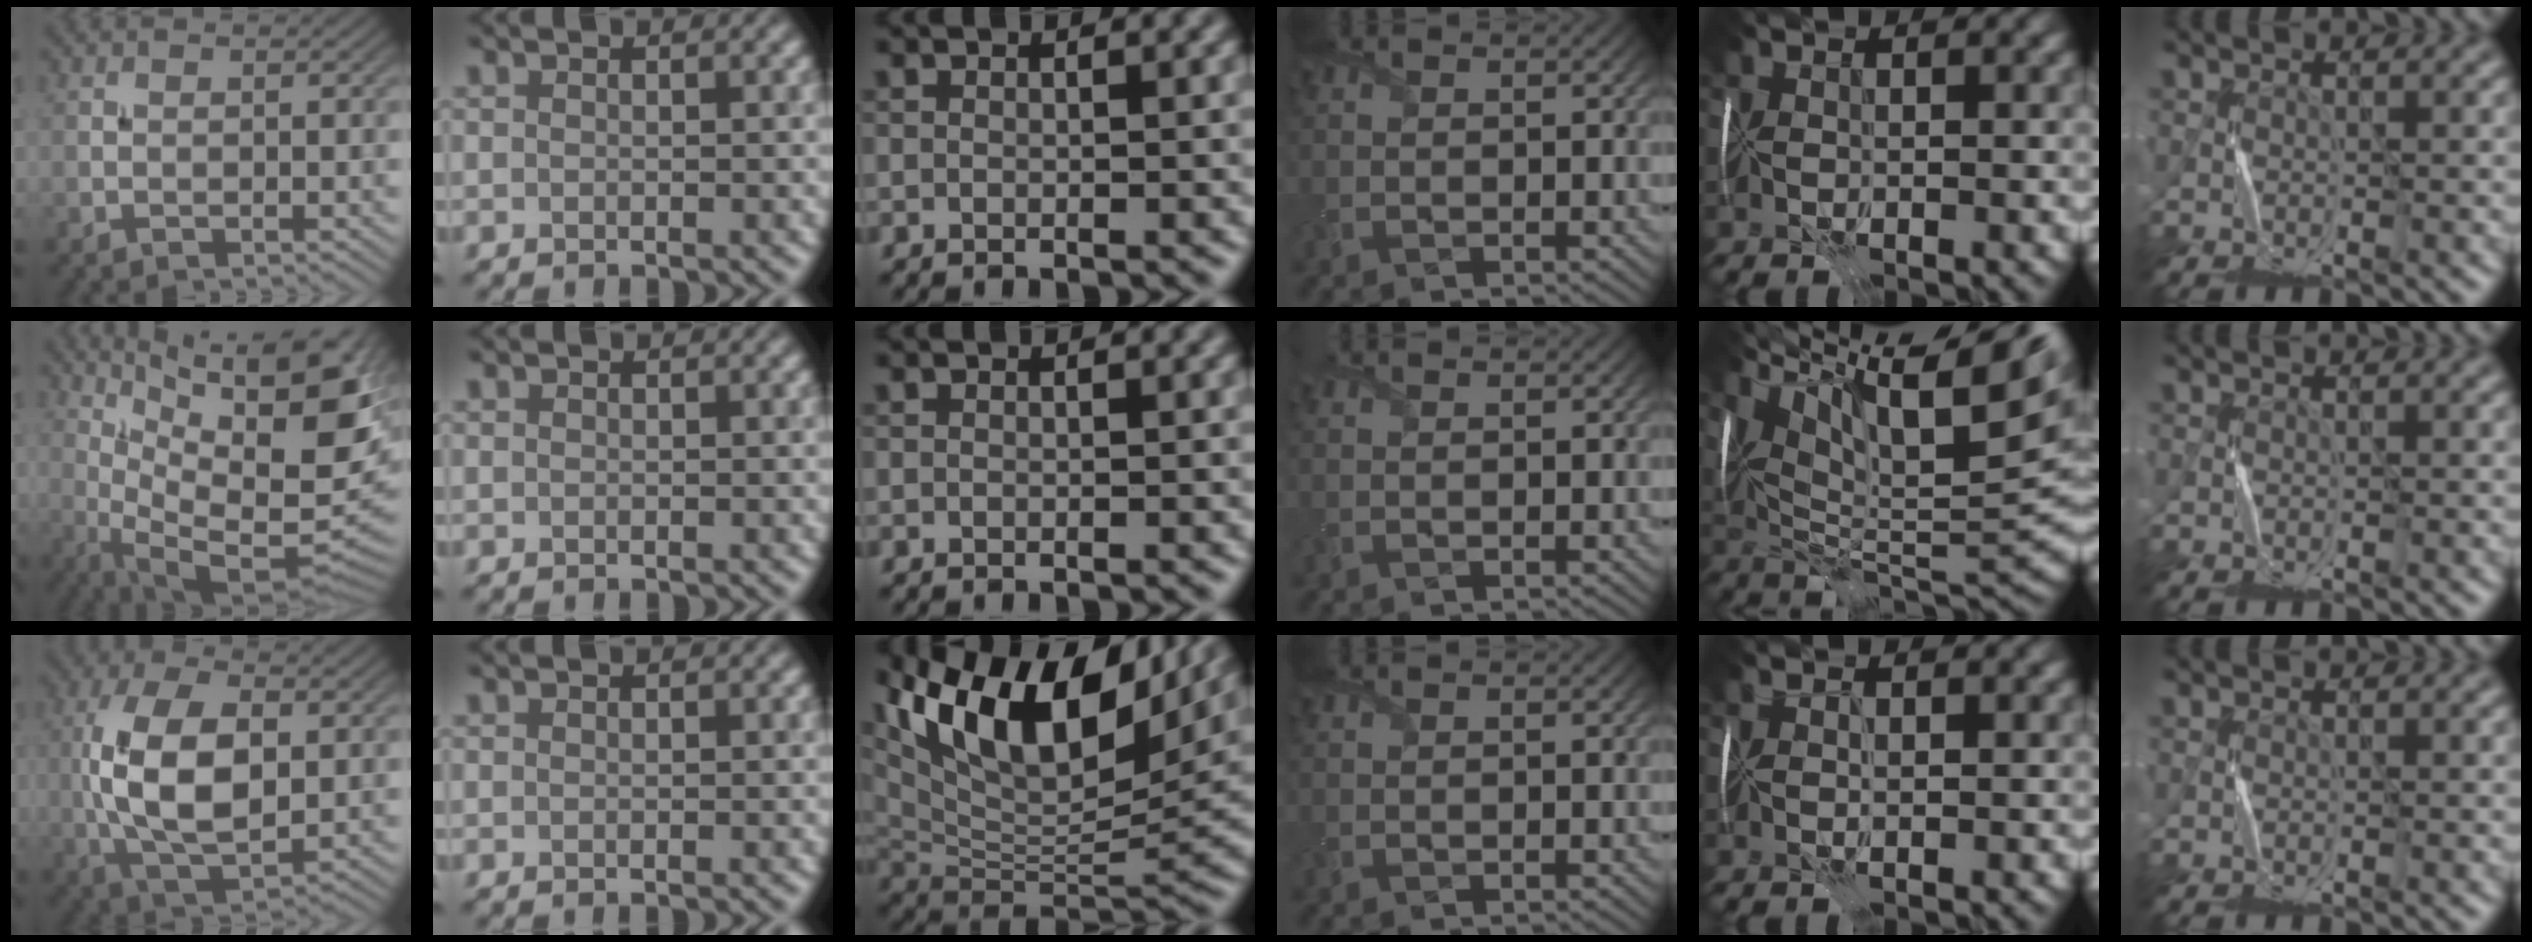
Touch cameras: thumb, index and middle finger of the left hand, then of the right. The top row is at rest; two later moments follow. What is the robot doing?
{"motion": "fold", "object": "handkerchief"}